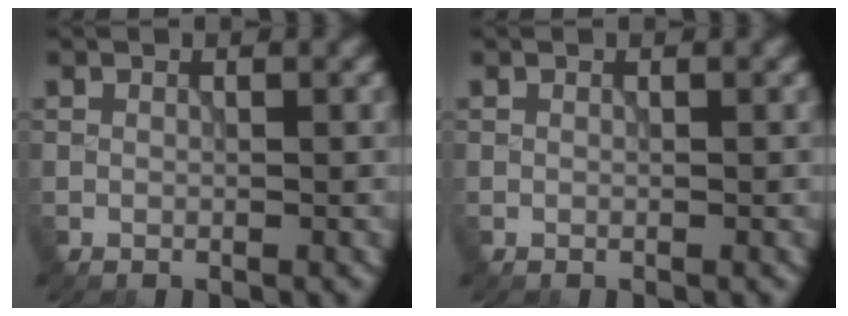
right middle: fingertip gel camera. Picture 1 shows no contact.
{"total": 0.0}